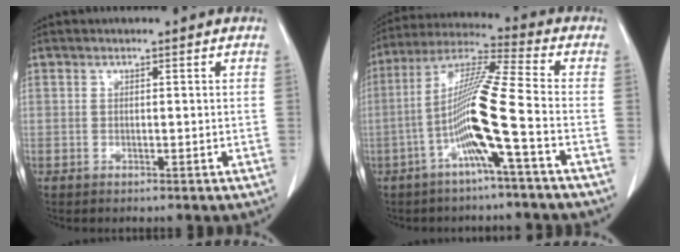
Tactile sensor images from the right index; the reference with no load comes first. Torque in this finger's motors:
{"motor_torque": [2.14, 0.00, 0.69, 0.21]}